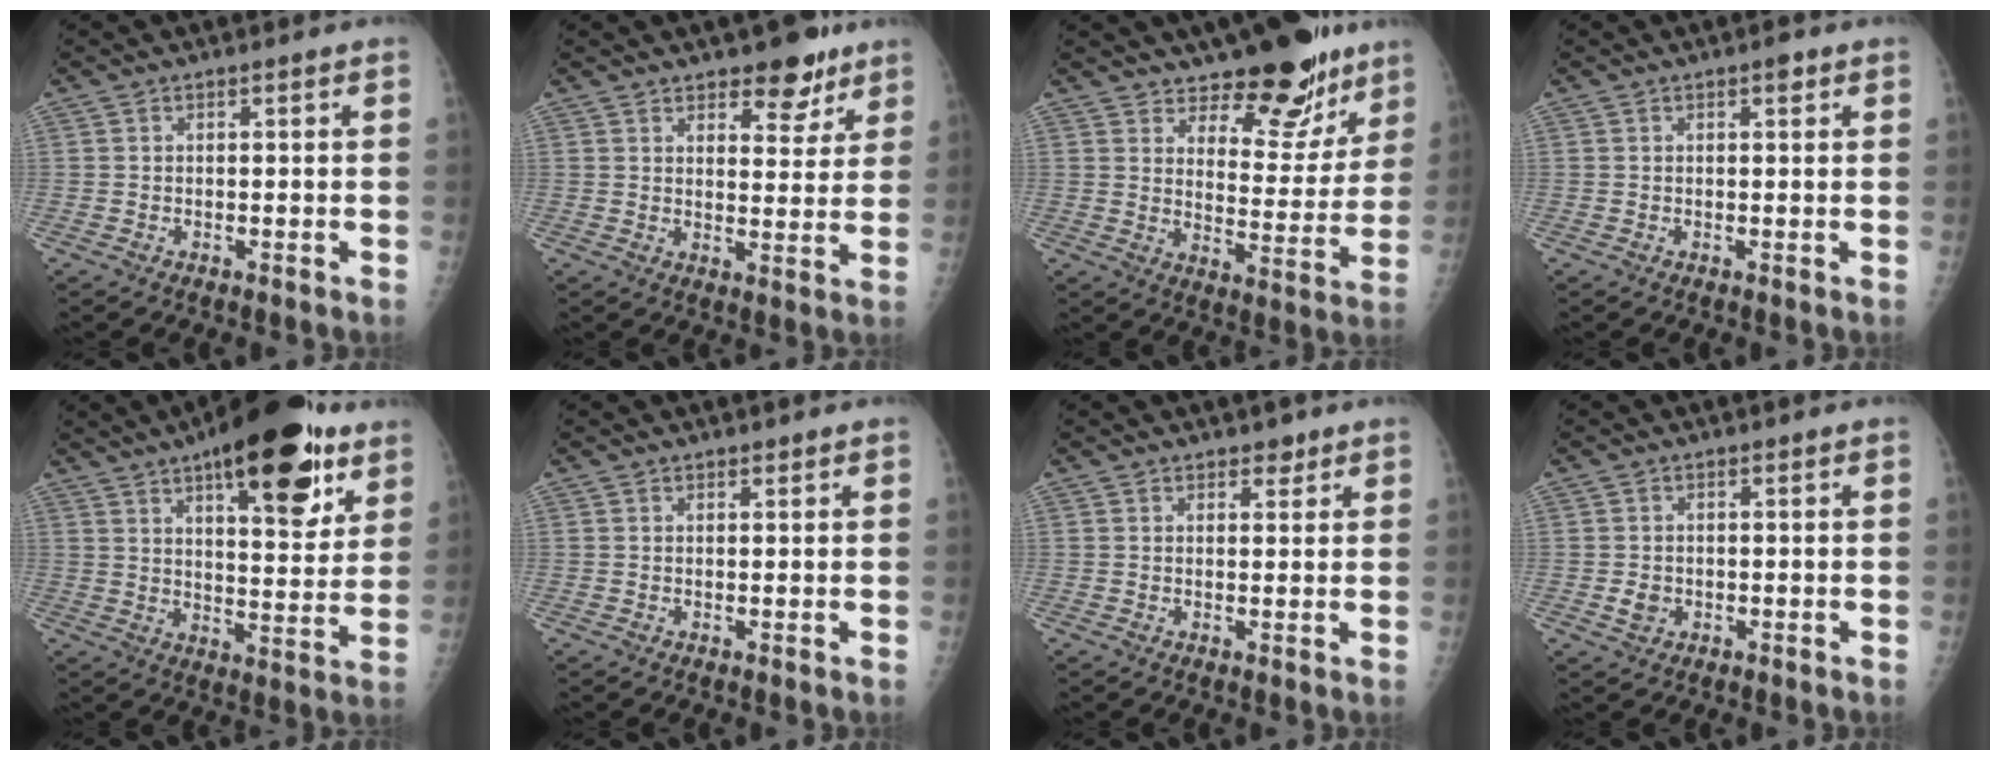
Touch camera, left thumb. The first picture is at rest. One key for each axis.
{"total": 8.0, "fx": 5.6, "fy": 3.8, "fz": 4.3, "tx": -0.022, "ty": -0.031, "tz": 0.079}
{"total": 14.1, "fx": 10.5, "fy": 6.2, "fz": 7.1, "tx": -0.041, "ty": -0.077, "tz": 0.157}
{"total": 1.3, "fx": 0.7, "fy": 0.5, "fz": 1.0, "tx": -0.008, "ty": 0.000, "tz": 0.008}
{"total": 21.6, "fx": 12.1, "fy": 7.9, "fz": 16.0, "tx": -0.196, "ty": -0.043, "tz": 0.177}
{"total": 0.8, "fx": 0.7, "fy": 0.3, "fz": 0.2, "tx": 0.000, "ty": -0.004, "tz": 0.009}
{"total": 2.2, "fx": 1.6, "fy": 1.2, "fz": 0.8, "tx": 0.005, "ty": -0.009, "tz": 0.019}
{"total": 2.2, "fx": -0.3, "fy": 1.9, "fz": 1.1, "tx": -0.011, "ty": 0.001, "tz": -0.001}